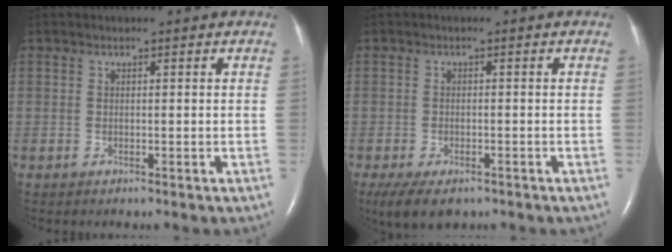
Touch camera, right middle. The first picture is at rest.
{"total": 6.2, "force": [-4.3, 2.8, 3.5], "torque": [-0.061, -0.010, -0.066]}